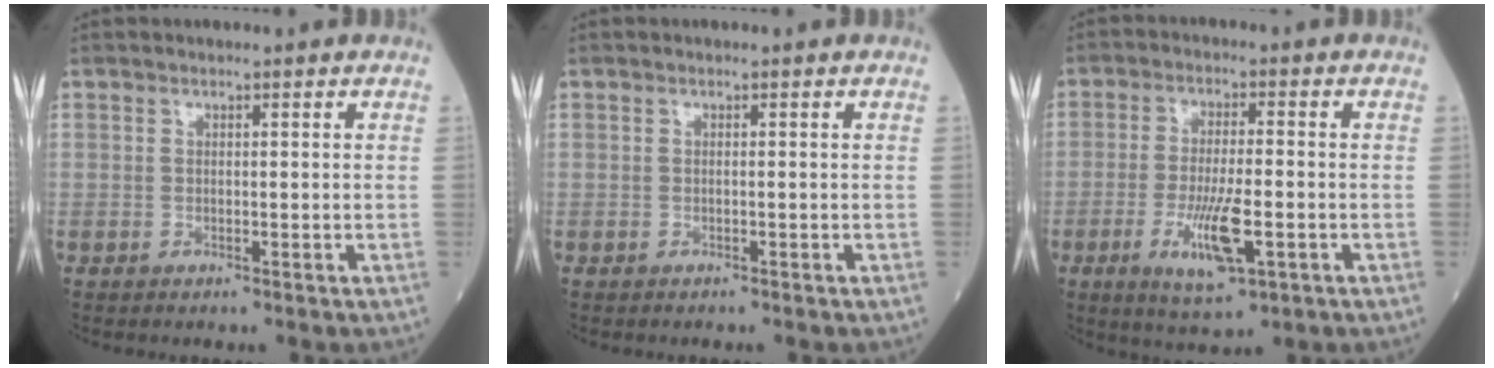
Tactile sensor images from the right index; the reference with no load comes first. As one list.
[{"total": 0.0}, {"total": 8.7, "force": [-2.9, 1.8, 8.0], "torque": [-0.150, -0.014, -0.046]}]